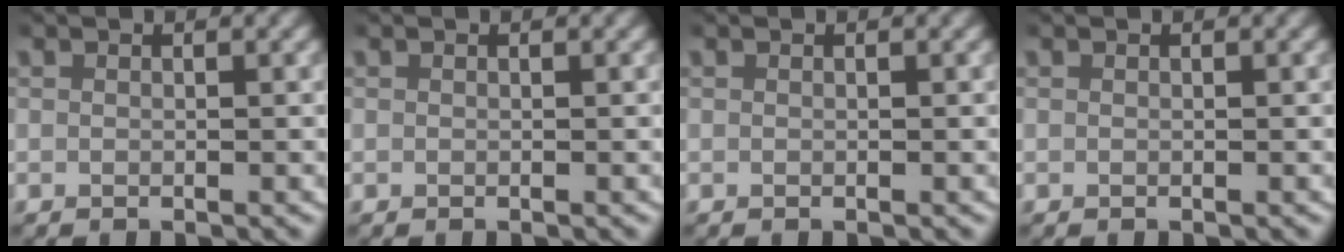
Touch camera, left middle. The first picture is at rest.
{"total": 0.0}
{"total": 0.0}
{"total": 0.0}